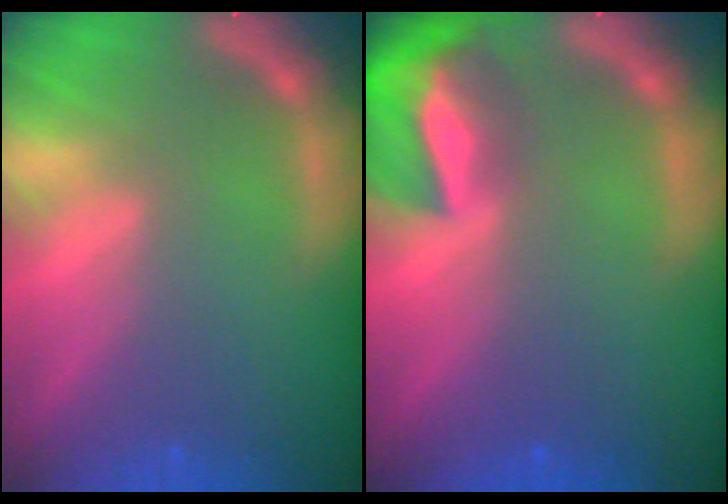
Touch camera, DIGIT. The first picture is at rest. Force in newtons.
{"total": 8.5}